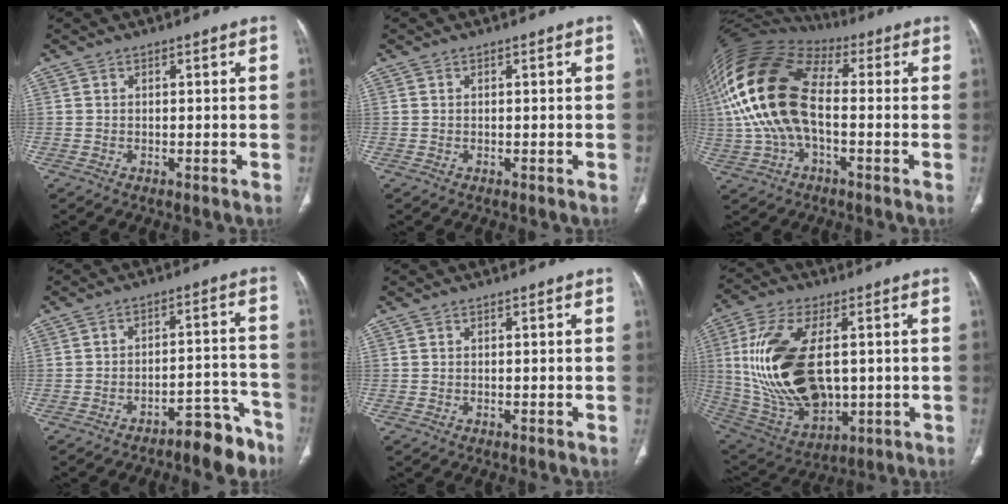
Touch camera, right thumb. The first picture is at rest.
{"total": 0.0}
{"total": 20.1, "force": [0.5, 10.9, 16.9], "torque": [-0.360, 0.030, 0.004]}
{"total": 8.8, "force": [-7.0, 3.1, 4.3], "torque": [-0.032, 0.080, -0.101]}
{"total": 0.0}
{"total": 23.3, "force": [1.7, 12.8, 19.4], "torque": [-0.385, -0.015, 0.049]}